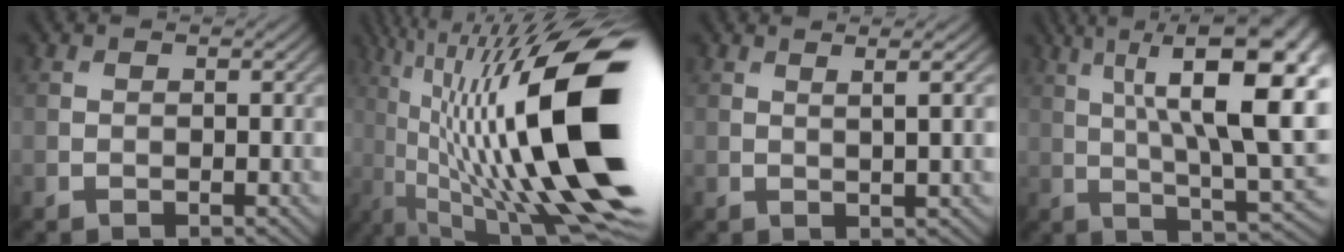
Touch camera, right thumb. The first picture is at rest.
{"total": 20.6, "force": [-0.8, 6.0, 19.7], "torque": [-0.317, 0.014, -0.007]}
{"total": 3.8, "force": [1.4, 0.6, 3.5], "torque": [-0.054, 0.015, 0.026]}
{"total": 17.0, "force": [4.3, 5.6, 15.5], "torque": [-0.221, 0.026, 0.071]}